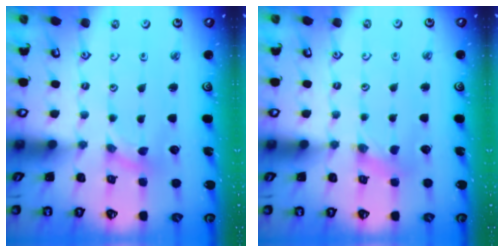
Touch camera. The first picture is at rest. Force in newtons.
{"total": 1.5, "press": 1.5, "slide": 0.3}